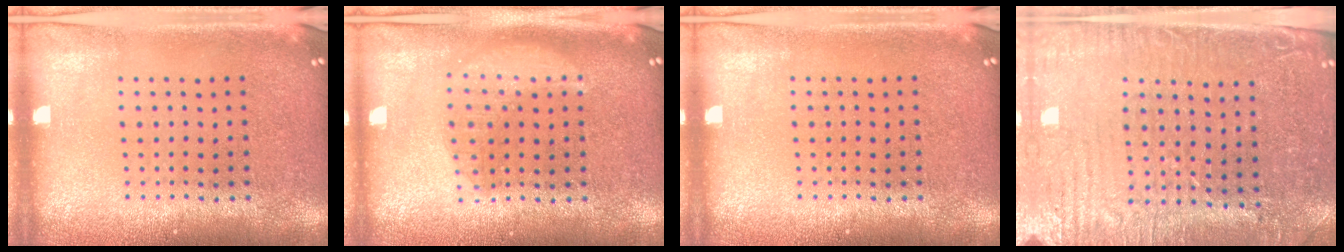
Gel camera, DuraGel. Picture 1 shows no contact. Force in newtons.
{"total": 1.3, "press": 1.3, "slide": 0.2}
{"total": 0.0}
{"total": 3.8, "press": 3.5, "slide": 1.7}